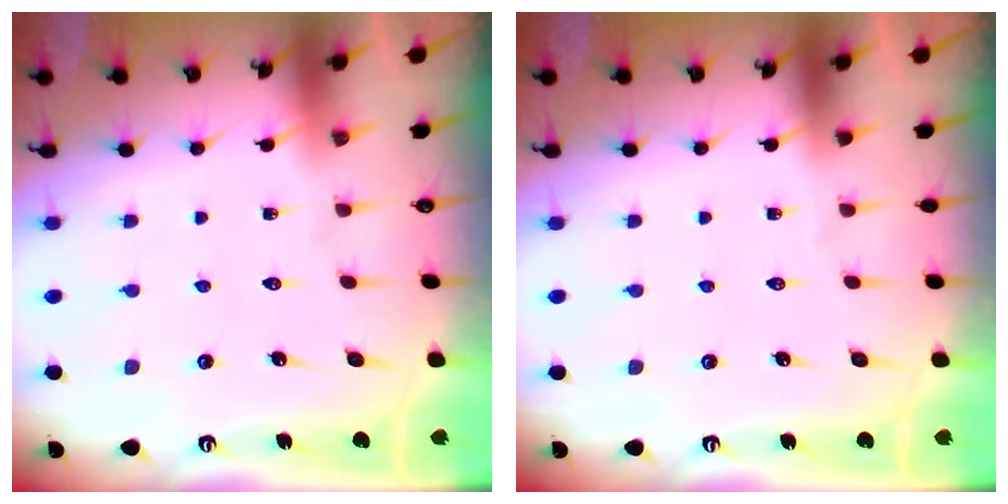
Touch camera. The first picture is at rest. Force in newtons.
{"total": 0.0}